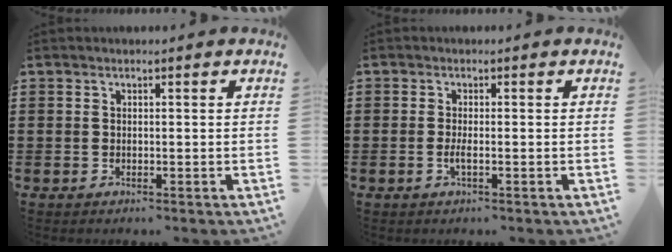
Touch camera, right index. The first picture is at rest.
{"total": 1.6, "force": [-0.5, 0.2, 1.5], "torque": [-0.034, -0.004, -0.012]}